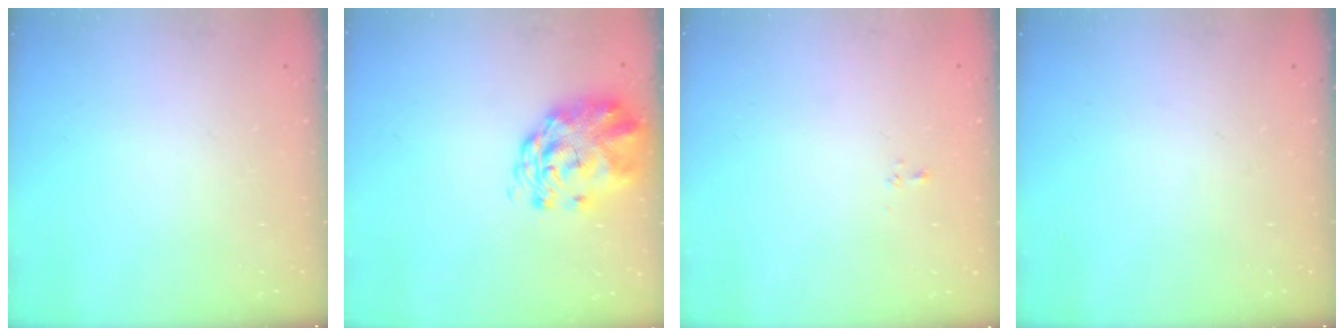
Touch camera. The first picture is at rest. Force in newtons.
{"total": 3.4, "press": 3.2, "slide": 1.1}
{"total": 1.6, "press": 1.4, "slide": 0.8}
{"total": 0.0}